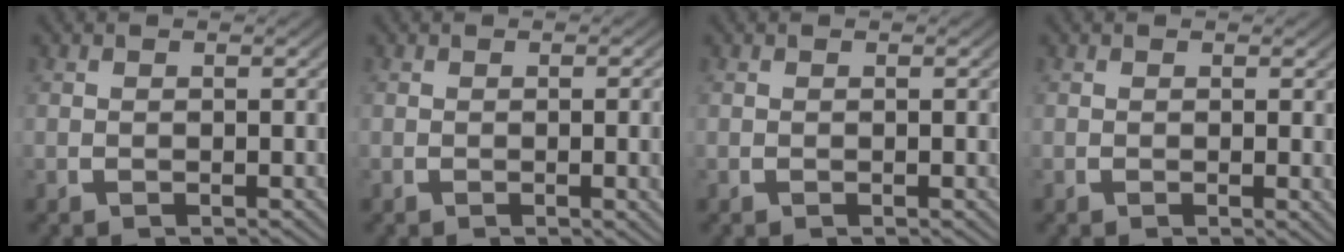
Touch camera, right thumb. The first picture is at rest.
{"total": 1.7, "force": [-0.1, 0.1, 1.7], "torque": [-0.017, 0.002, -0.003]}
{"total": 0.0}
{"total": 0.8, "force": [0.2, 0.0, 0.7], "torque": [-0.010, -0.003, 0.003]}